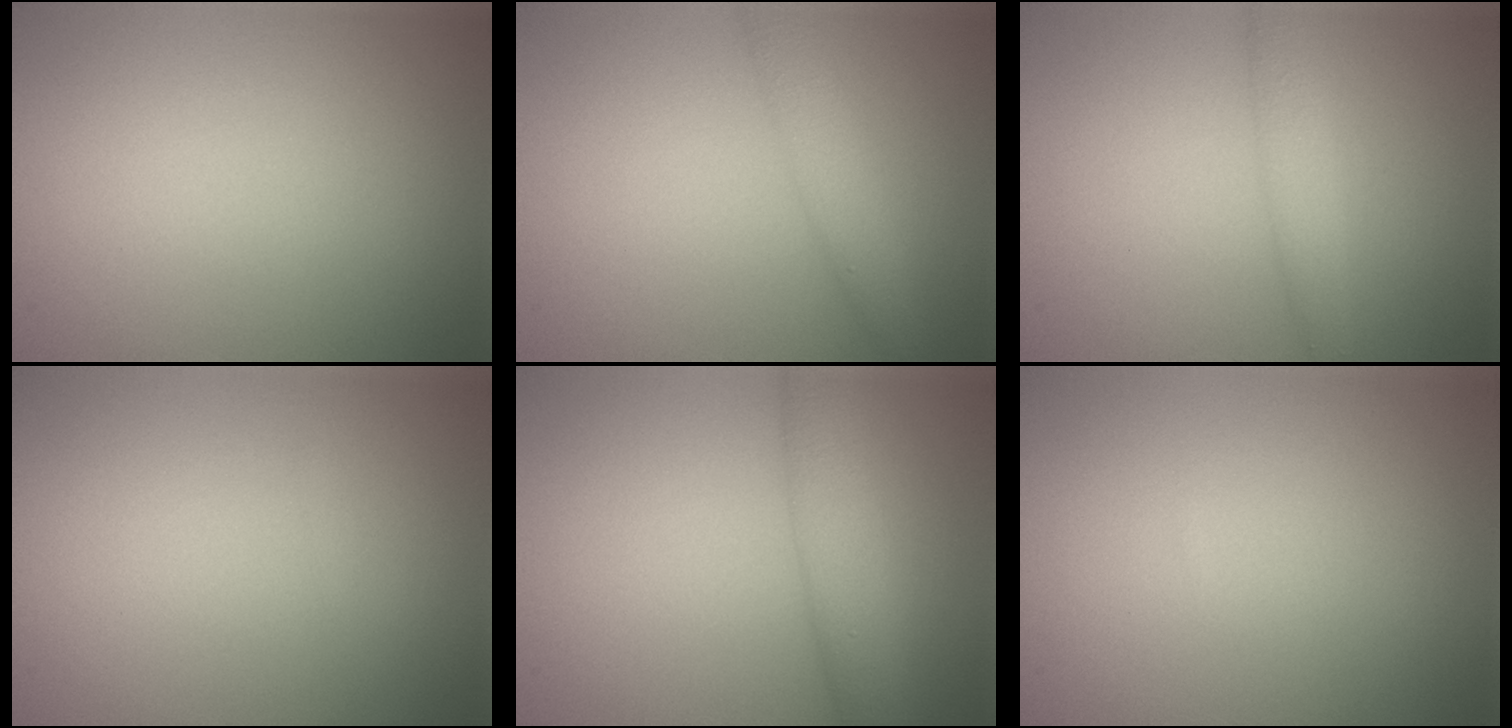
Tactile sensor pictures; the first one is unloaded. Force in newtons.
{"total": 2.7, "press": 2.7, "slide": 0.2}
{"total": 2.2, "press": 2.2, "slide": 0.1}
{"total": 0.0}
{"total": 4.0, "press": 4.0, "slide": 0.2}
{"total": 0.0}